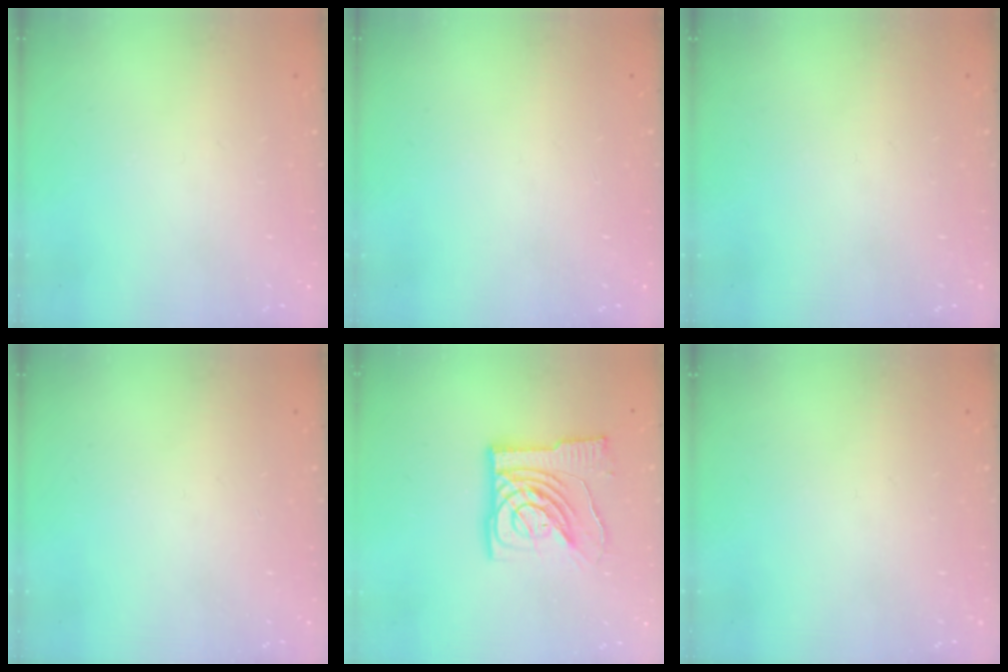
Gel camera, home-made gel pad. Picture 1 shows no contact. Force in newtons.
{"total": 0.0}
{"total": 0.0}
{"total": 0.0}
{"total": 13.9, "press": 13.8, "slide": 1.8}
{"total": 0.0}